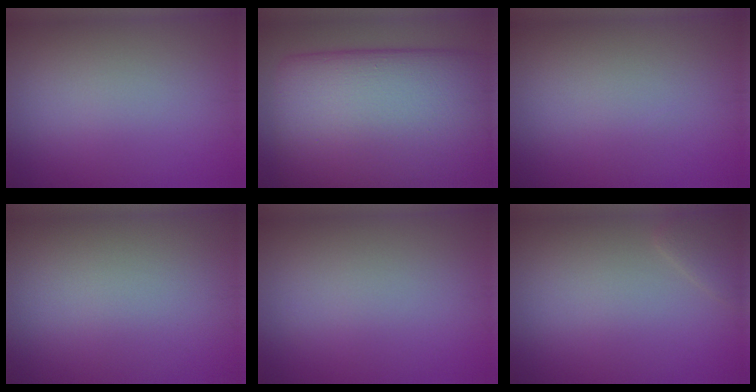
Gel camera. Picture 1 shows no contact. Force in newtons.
{"total": 20.7, "press": 20.7, "slide": 0.9}
{"total": 0.0}
{"total": 0.0}
{"total": 0.0}
{"total": 1.3, "press": 1.3, "slide": 0.2}